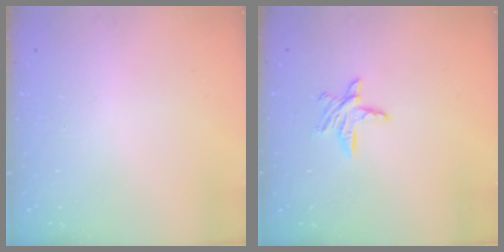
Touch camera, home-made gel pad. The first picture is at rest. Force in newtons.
{"total": 7.3, "press": 7.2, "slide": 0.5}